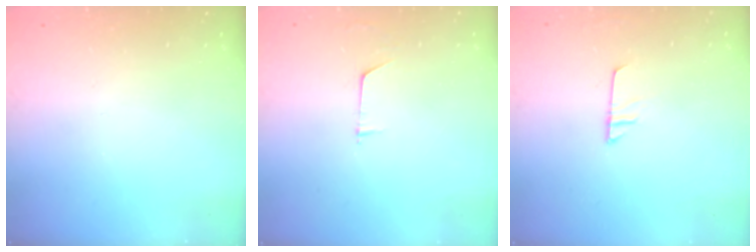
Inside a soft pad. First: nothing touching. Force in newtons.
{"total": 3.2, "press": 3.2, "slide": 0.3}
{"total": 6.4, "press": 6.4, "slide": 0.3}